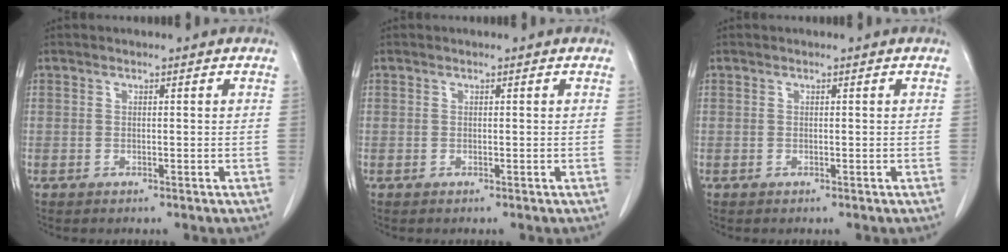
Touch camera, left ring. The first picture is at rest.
{"total": 0.0}
{"total": 0.0}